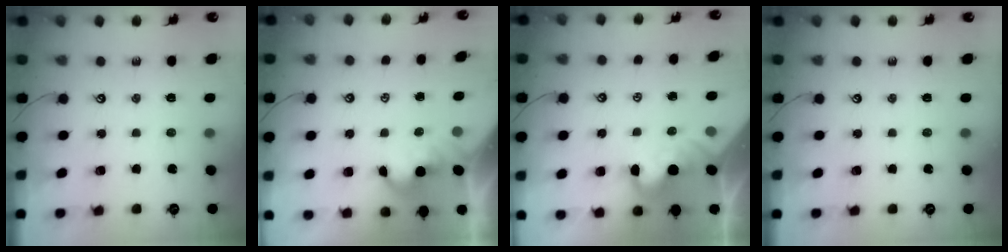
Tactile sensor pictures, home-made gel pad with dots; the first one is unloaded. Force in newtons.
{"total": 1.8, "press": 1.7, "slide": 0.5}
{"total": 5.5, "press": 5.3, "slide": 1.2}
{"total": 0.0}